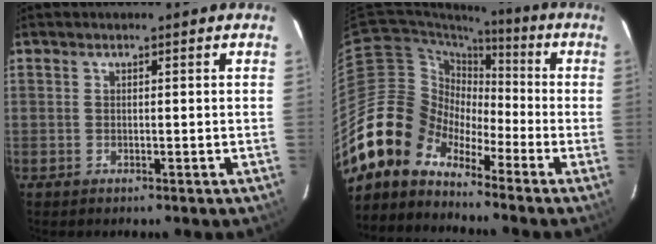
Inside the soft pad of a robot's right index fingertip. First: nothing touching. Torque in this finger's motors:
{"motor_torque": [0.79, -0.71, -0.05, -0.21]}